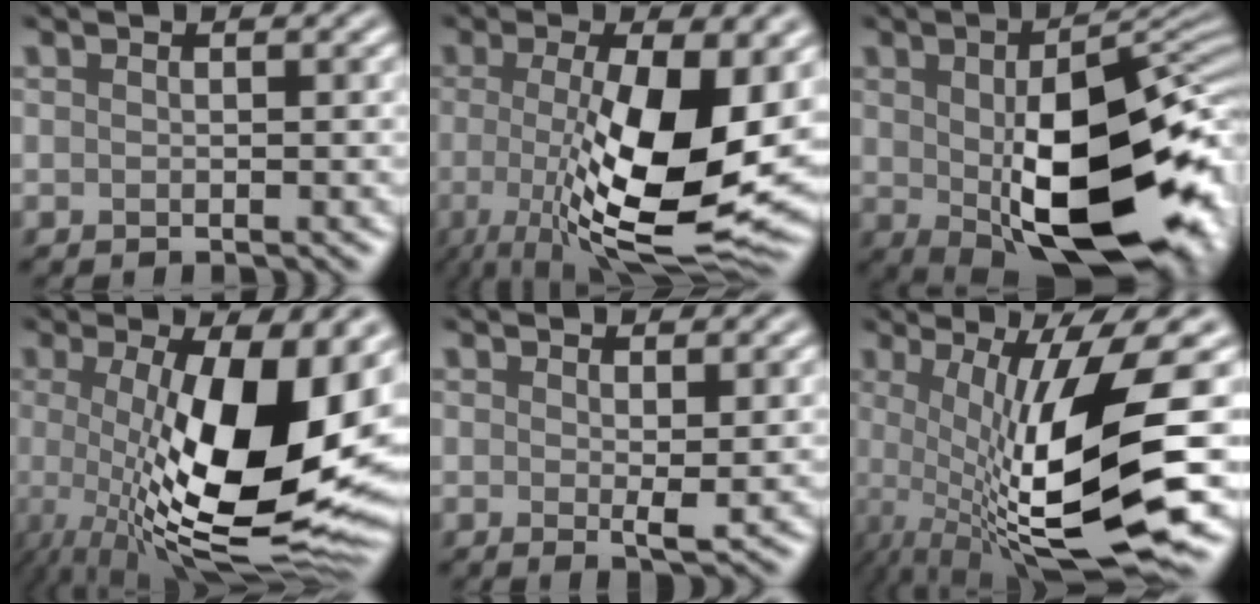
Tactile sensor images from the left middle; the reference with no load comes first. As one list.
[{"total": 12.1, "force": [-0.9, 3.5, 11.5], "torque": [-0.184, -0.025, -0.012]}, {"total": 16.3, "force": [-1.5, 7.5, 14.4], "torque": [-0.213, -0.022, -0.018]}, {"total": 15.0, "force": [-0.5, 5.5, 13.9], "torque": [-0.198, -0.015, -0.010]}, {"total": 1.6, "force": [0.4, 0.1, 1.5], "torque": [-0.023, -0.011, 0.009]}, {"total": 13.1, "force": [-1.4, 2.9, 12.7], "torque": [-0.202, -0.016, -0.014]}]